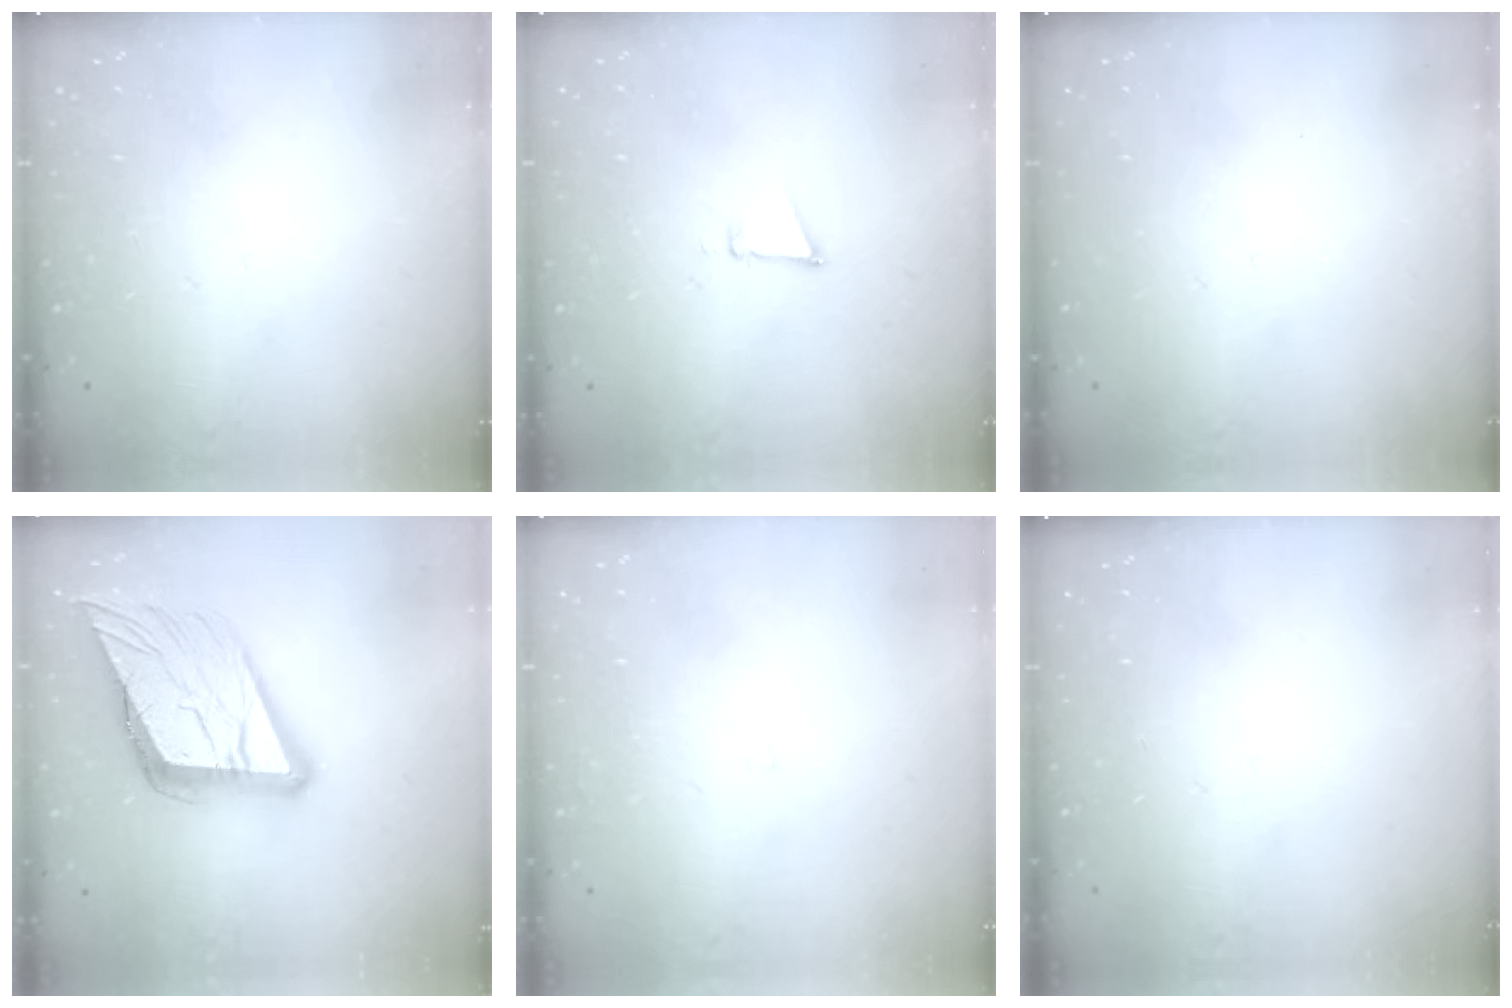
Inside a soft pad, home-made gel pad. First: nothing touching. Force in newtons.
{"total": 2.6, "press": 2.5, "slide": 0.8}
{"total": 0.0}
{"total": 20.5, "press": 20.2, "slide": 3.3}
{"total": 0.9, "press": 0.9, "slide": 0.0}
{"total": 0.0}